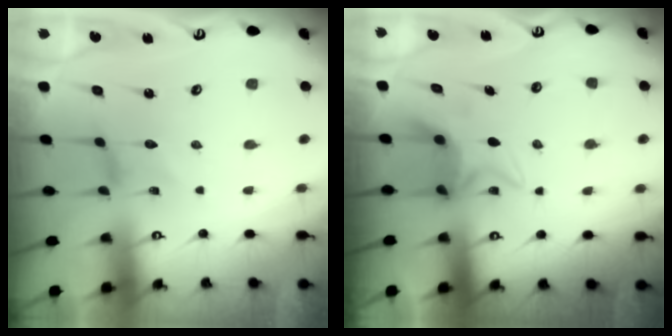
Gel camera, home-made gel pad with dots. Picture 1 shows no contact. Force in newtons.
{"total": 6.6, "press": 6.6, "slide": 0.3}